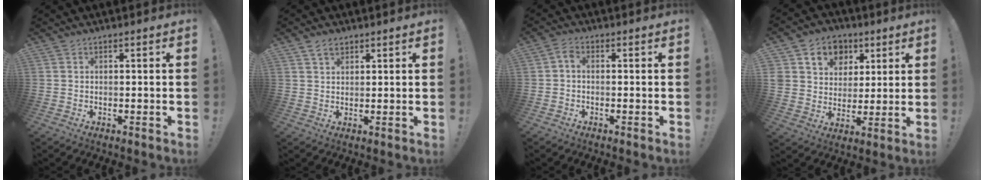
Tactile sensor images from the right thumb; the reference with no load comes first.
{"total": 3.1, "force": [2.1, 1.8, 1.5], "torque": [-0.021, -0.008, 0.038]}
{"total": 1.9, "force": [-0.9, 1.0, 1.4], "torque": [-0.030, 0.010, -0.015]}
{"total": 10.2, "force": [4.4, 8.9, 2.5], "torque": [-0.037, -0.028, 0.090]}